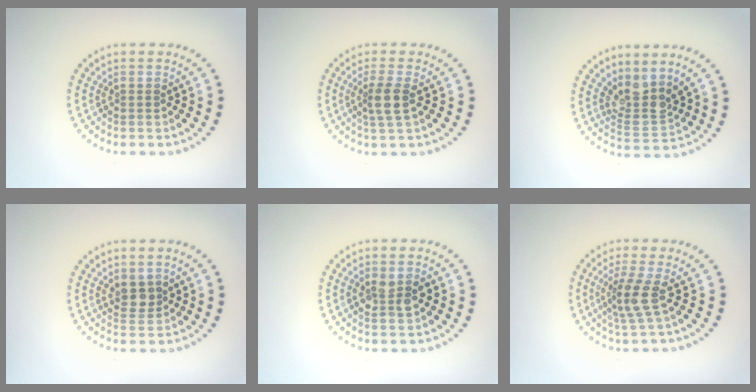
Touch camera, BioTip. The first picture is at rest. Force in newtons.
{"total": 2.5, "press": 2.0, "slide": 1.4}
{"total": 3.4, "press": 2.6, "slide": 2.2}
{"total": 2.0, "press": 1.9, "slide": 0.7}
{"total": 2.6, "press": 2.6, "slide": 0.2}
{"total": 2.9, "press": 2.2, "slide": 1.8}